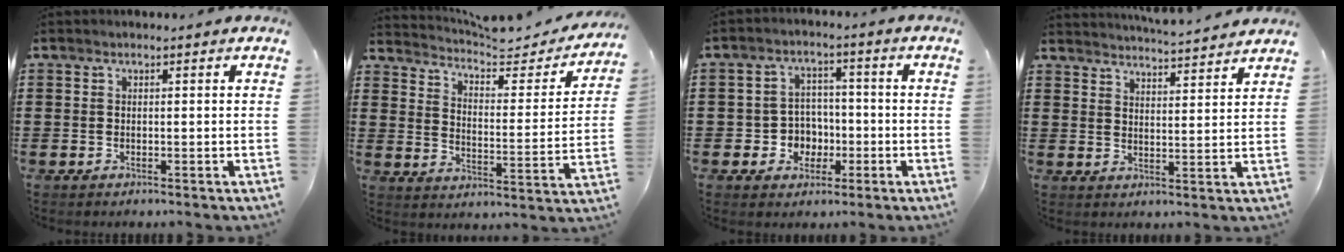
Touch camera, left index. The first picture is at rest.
{"total": 4.7, "force": [4.2, 1.1, 1.8], "torque": [-0.052, -0.029, 0.063]}
{"total": 4.9, "force": [-1.2, 4.5, 1.4], "torque": [-0.040, 0.012, -0.023]}
{"total": 4.3, "force": [4.2, -0.6, 0.3], "torque": [-0.022, -0.026, 0.074]}